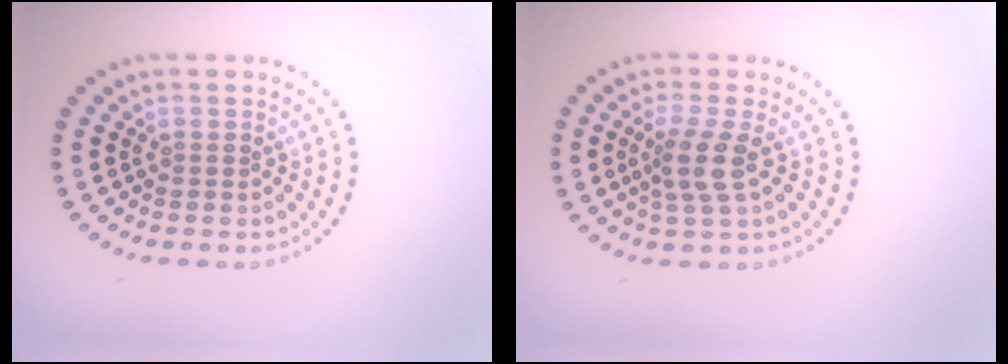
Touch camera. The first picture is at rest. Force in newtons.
{"total": 2.8, "press": 2.3, "slide": 1.7}